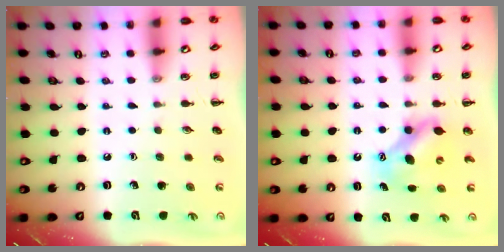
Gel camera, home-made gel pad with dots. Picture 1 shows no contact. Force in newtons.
{"total": 7.4, "press": 7.3, "slide": 1.1}